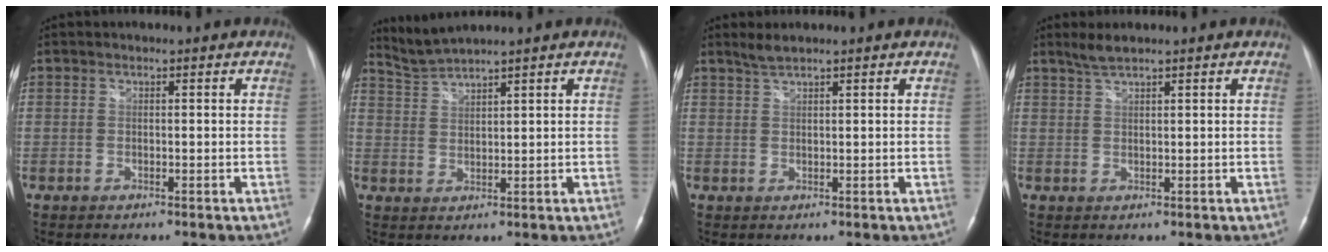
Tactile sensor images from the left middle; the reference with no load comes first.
{"total": 3.8, "force": [3.5, -1.2, 0.3], "torque": [-0.018, -0.003, 0.080]}
{"total": 1.8, "force": [1.6, -0.1, 0.8], "torque": [-0.021, 0.005, 0.037]}
{"total": 2.2, "force": [1.9, -0.1, 1.1], "torque": [-0.030, 0.005, 0.042]}